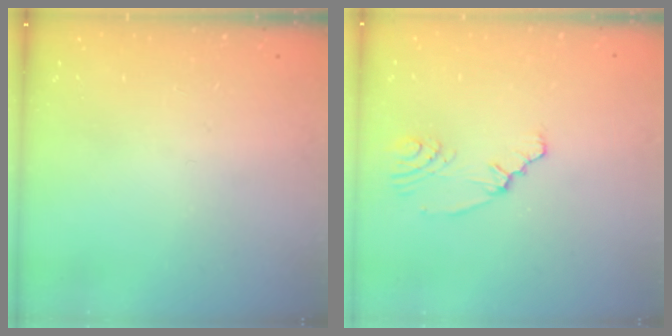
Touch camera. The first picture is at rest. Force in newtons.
{"total": 2.9, "press": 2.1, "slide": 1.9}